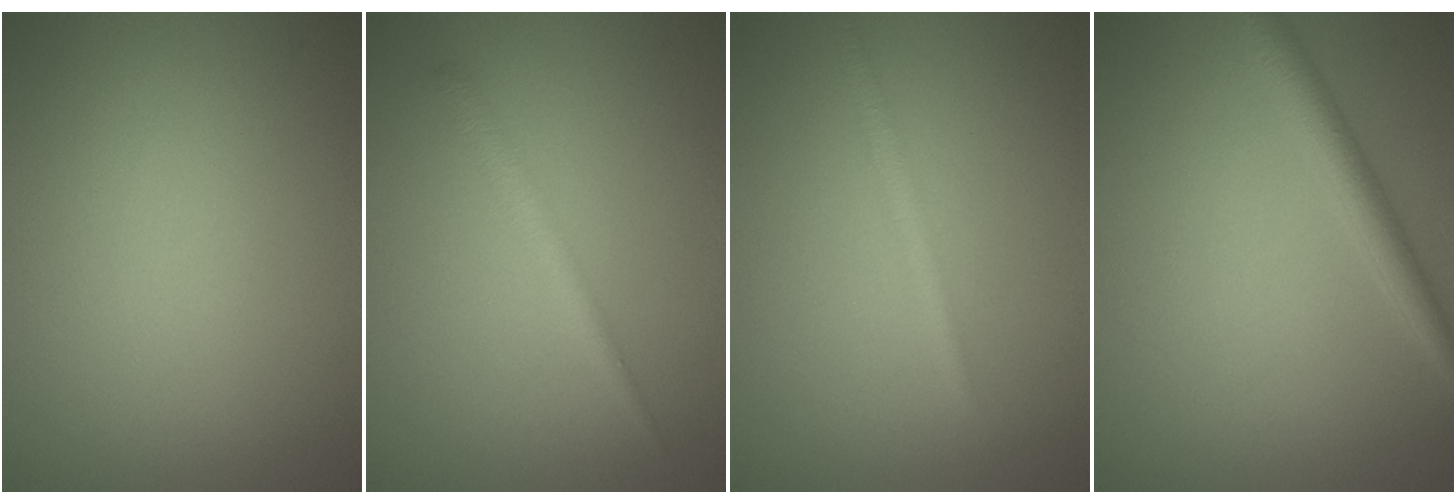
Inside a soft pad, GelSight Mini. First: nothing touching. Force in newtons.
{"total": 1.8, "press": 1.8, "slide": 0.1}
{"total": 1.6, "press": 1.6, "slide": 0.0}
{"total": 2.8, "press": 2.7, "slide": 0.2}